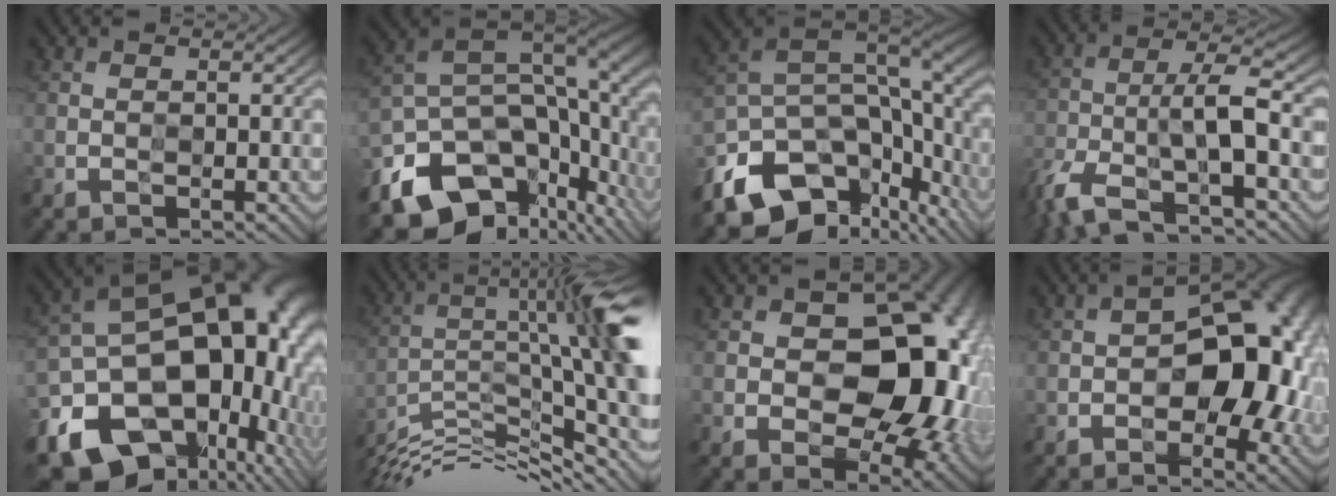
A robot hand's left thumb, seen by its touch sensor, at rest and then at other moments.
{"total": 18.2, "force": [-7.3, 10.8, 12.6], "torque": [-0.266, -0.038, -0.102]}
{"total": 16.8, "force": [-7.9, 9.3, 11.6], "torque": [-0.263, -0.032, -0.119]}
{"total": 11.1, "force": [-6.2, 2.8, 8.8], "torque": [-0.169, -0.002, -0.129]}
{"total": 21.8, "force": [-6.6, 15.4, 13.9], "torque": [-0.234, -0.039, -0.079]}
{"total": 15.1, "force": [-5.2, 3.1, 13.8], "torque": [-0.241, 0.002, -0.094]}
{"total": 17.1, "force": [1.1, 11.4, 12.7], "torque": [-0.134, -0.005, 0.027]}
{"total": 17.1, "force": [-0.5, 10.1, 13.8], "torque": [-0.151, 0.005, -0.011]}